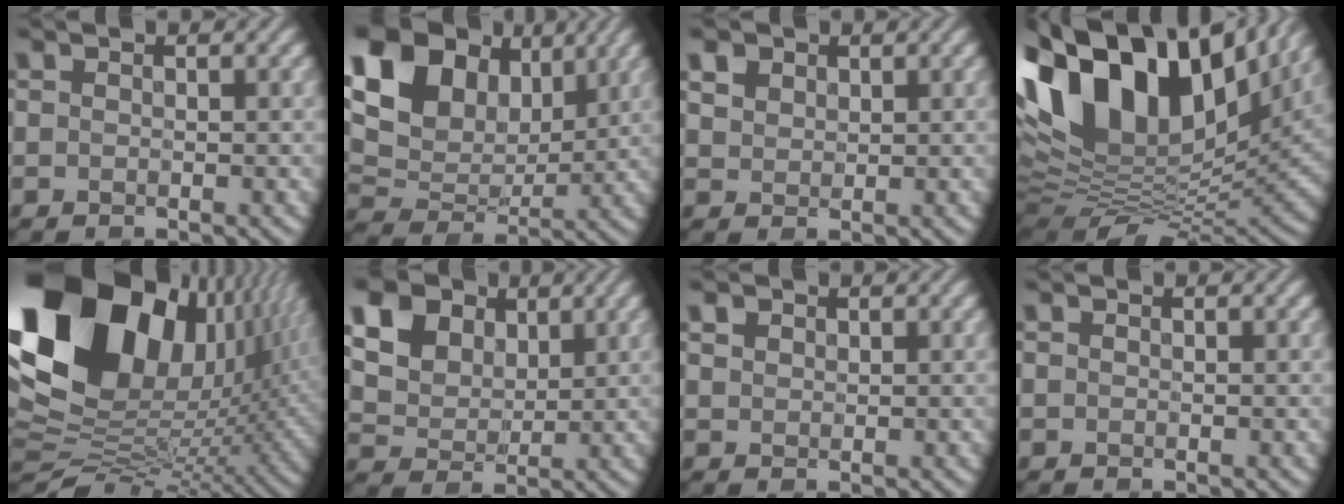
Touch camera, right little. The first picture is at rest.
{"total": 13.7, "force": [5.5, 9.1, 8.8], "torque": [-0.194, 0.026, 0.096]}
{"total": 2.4, "force": [1.3, 1.8, 0.9], "torque": [-0.045, 0.001, 0.034]}
{"total": 16.8, "force": [6.1, 10.4, 11.6], "torque": [-0.220, 0.028, 0.111]}
{"total": 19.3, "force": [5.3, 12.3, 13.9], "torque": [-0.275, 0.023, 0.096]}
{"total": 11.5, "force": [5.8, 8.2, 5.7], "torque": [-0.161, 0.029, 0.107]}
{"total": 0.8, "force": [0.4, 0.7, 0.1], "torque": [-0.016, -0.004, 0.024]}
{"total": 0.0}